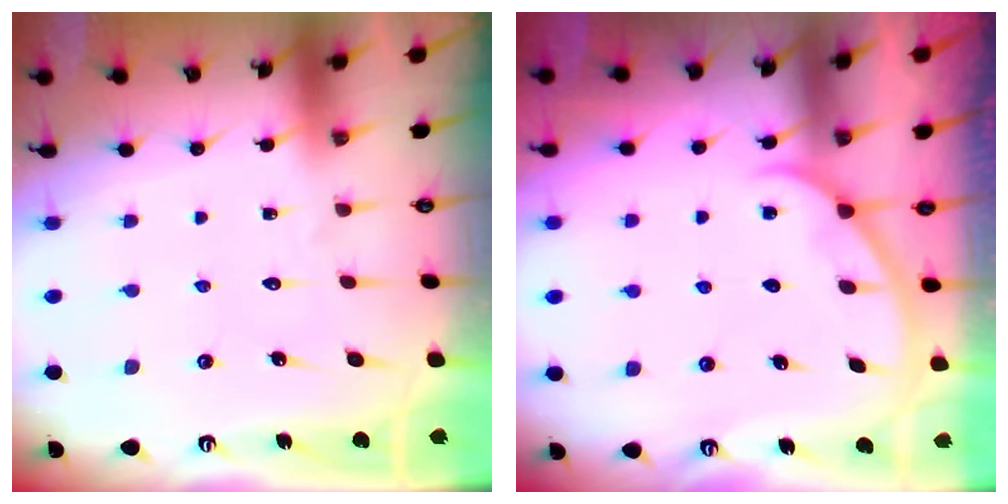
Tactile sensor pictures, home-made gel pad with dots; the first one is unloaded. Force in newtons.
{"total": 1.9, "press": 1.9, "slide": 0.2}